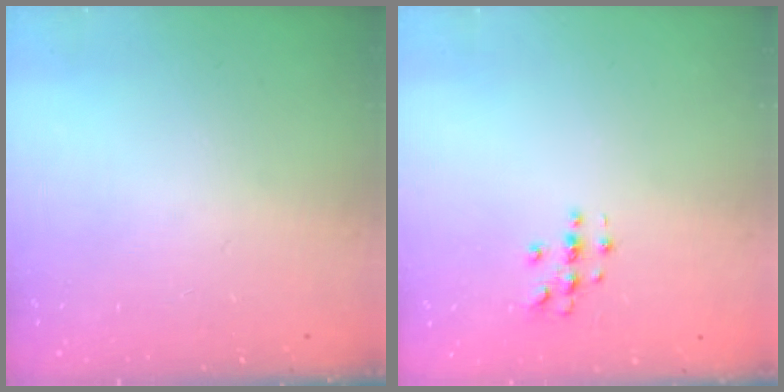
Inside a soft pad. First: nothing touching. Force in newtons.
{"total": 2.7, "press": 2.7, "slide": 0.3}